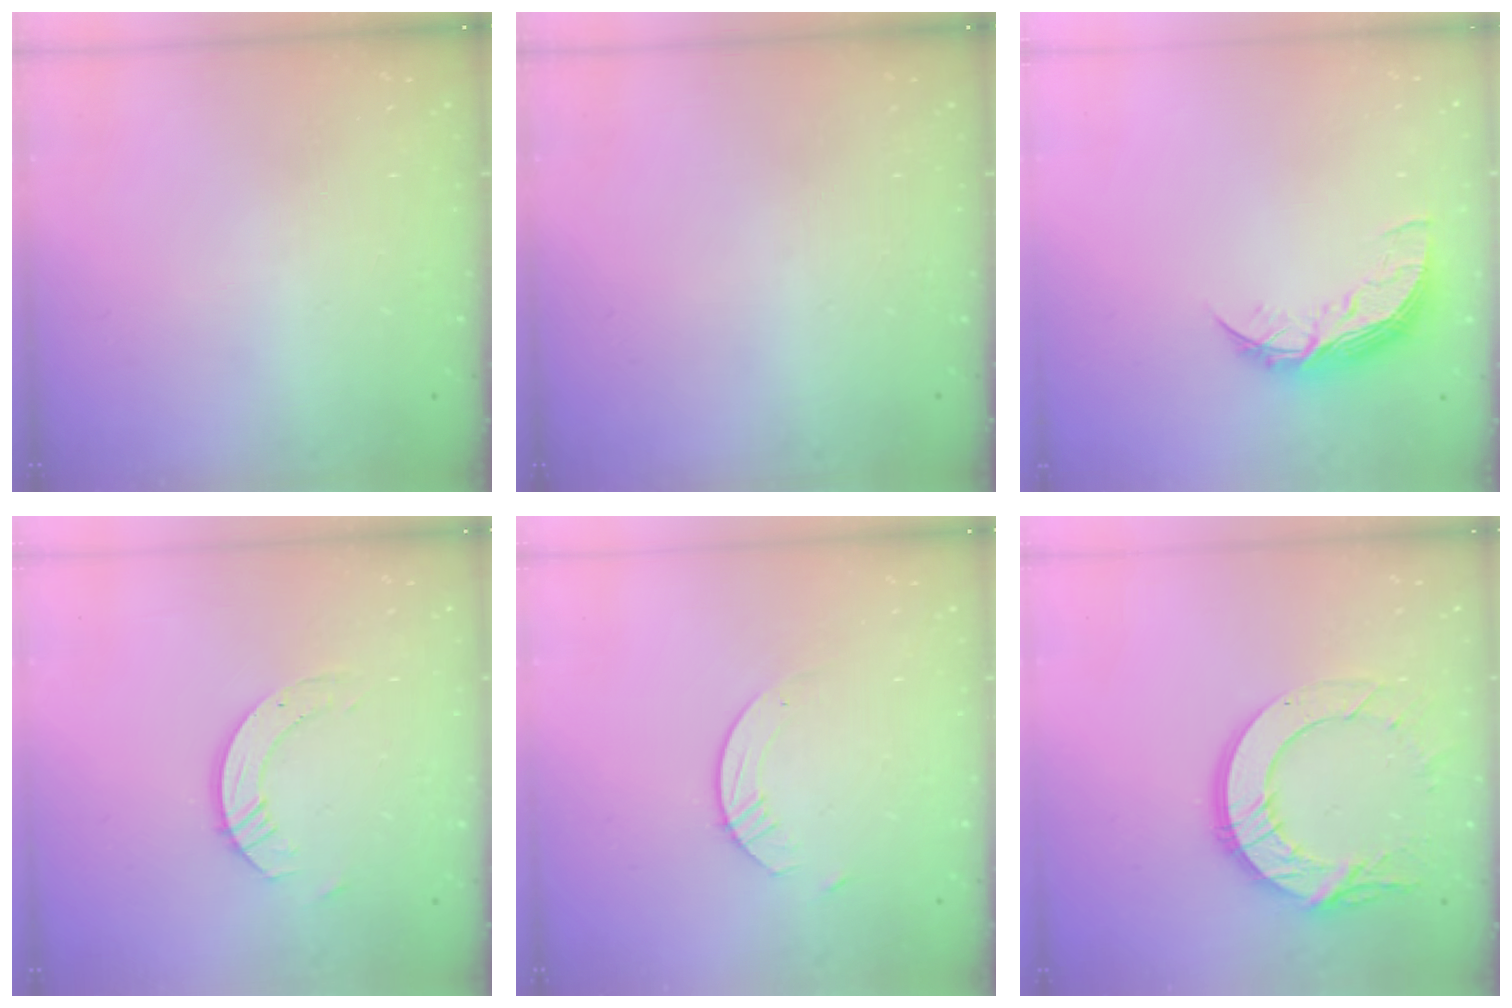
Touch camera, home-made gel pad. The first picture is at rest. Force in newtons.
{"total": 0.0}
{"total": 8.3, "press": 8.3, "slide": 0.7}
{"total": 6.5, "press": 6.4, "slide": 0.7}
{"total": 4.9, "press": 4.8, "slide": 0.5}
{"total": 14.5, "press": 14.5, "slide": 1.3}